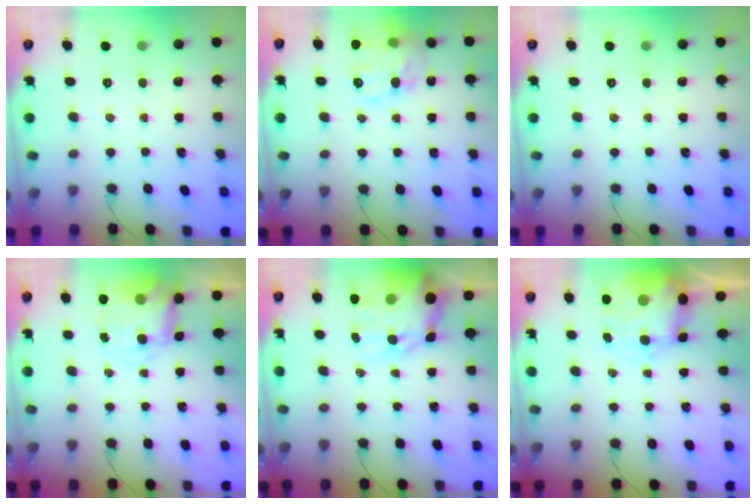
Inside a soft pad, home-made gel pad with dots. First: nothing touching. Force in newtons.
{"total": 15.1, "press": 14.9, "slide": 2.5}
{"total": 0.0}
{"total": 8.0, "press": 7.8, "slide": 2.0}
{"total": 12.9, "press": 12.6, "slide": 2.9}
{"total": 6.0, "press": 5.7, "slide": 1.7}